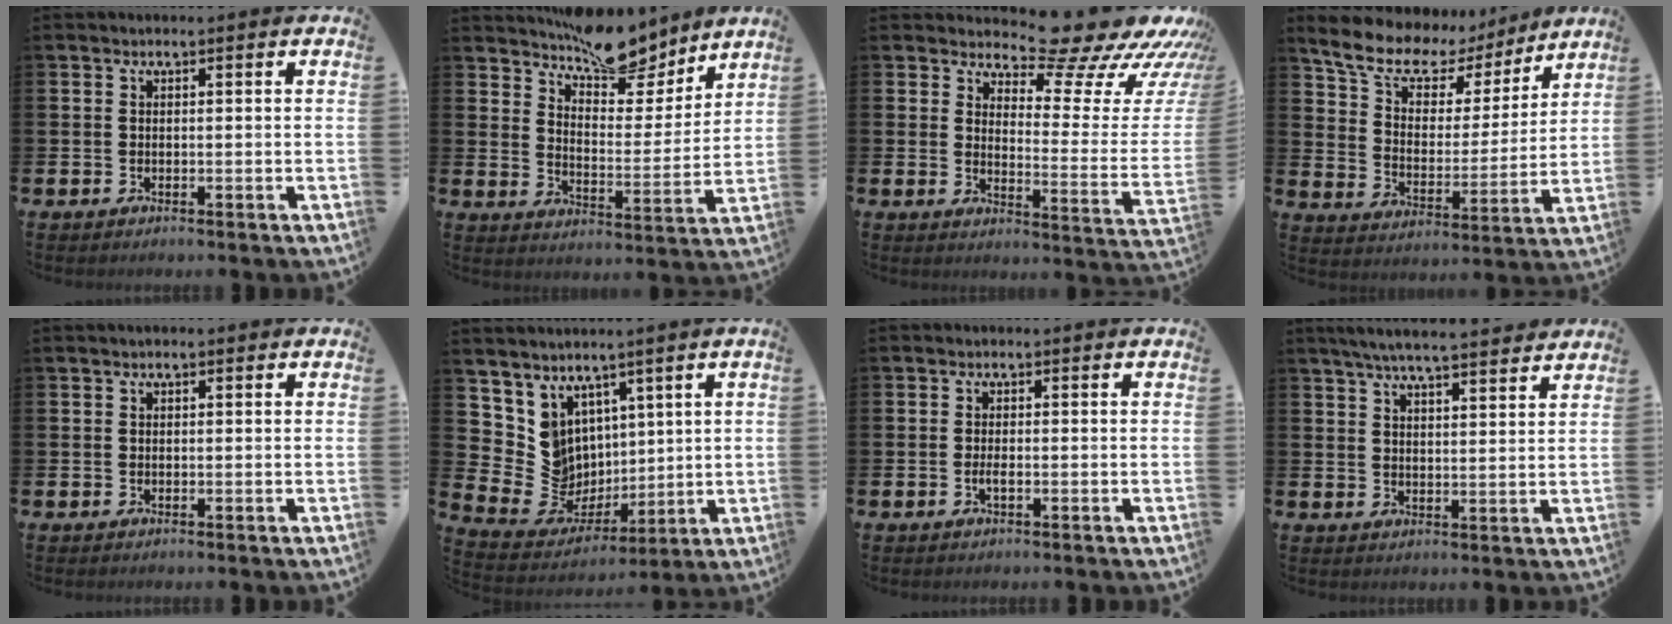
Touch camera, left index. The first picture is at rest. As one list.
[{"total": 9.6, "force": [8.7, 2.9, 2.6], "torque": [-0.050, -0.061, 0.158]}, {"total": 11.1, "force": [10.0, 3.1, 3.6], "torque": [-0.045, -0.096, 0.161]}, {"total": 9.5, "force": [8.0, 4.2, 2.9], "torque": [-0.091, -0.053, 0.141]}, {"total": 0.5, "force": [0.2, 0.4, 0.3], "torque": [-0.003, 0.005, 0.002]}, {"total": 7.1, "force": [1.8, 6.7, 1.3], "torque": [-0.078, -0.034, 0.042]}, {"total": 1.1, "force": [-0.4, 0.3, 1.0], "torque": [-0.027, 0.001, -0.006]}, {"total": 5.7, "force": [5.5, 0.1, 1.6], "torque": [-0.040, -0.028, 0.097]}]